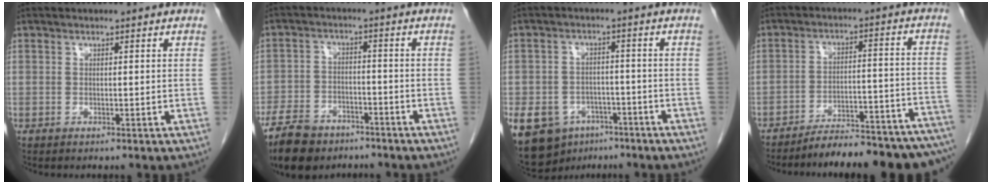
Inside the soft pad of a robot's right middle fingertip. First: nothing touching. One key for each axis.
{"total": 10.5, "fx": -7.9, "fy": 5.3, "fz": 4.6, "tx": -0.092, "ty": -0.004, "tz": -0.131}
{"total": 15.9, "fx": -8.4, "fy": 11.7, "fz": 6.7, "tx": -0.169, "ty": 0.005, "tz": -0.117}
{"total": 19.6, "fx": -17.9, "fy": 1.8, "fz": 7.7, "tx": -0.054, "ty": 0.019, "tz": -0.242}